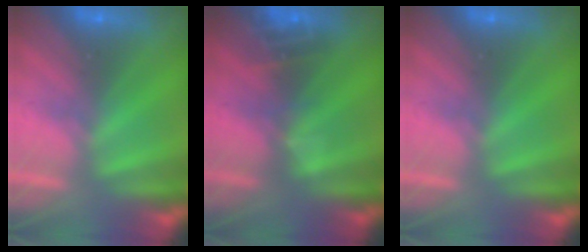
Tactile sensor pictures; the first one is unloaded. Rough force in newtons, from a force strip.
{"total": 2.8}
{"total": 0.0}